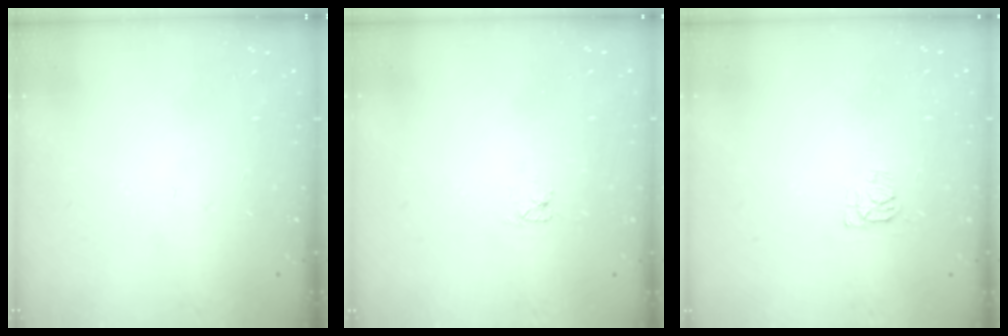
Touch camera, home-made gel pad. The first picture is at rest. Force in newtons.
{"total": 2.6, "press": 2.6, "slide": 0.3}
{"total": 4.9, "press": 4.8, "slide": 0.6}